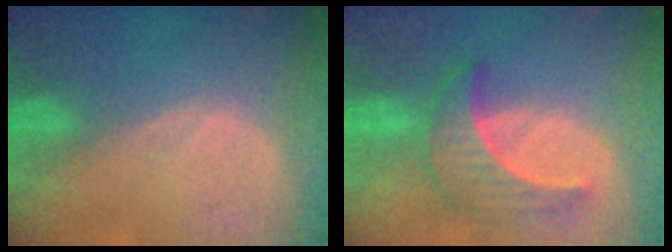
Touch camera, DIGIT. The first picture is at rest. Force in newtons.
{"total": 6.9, "press": 6.3, "slide": 2.9}